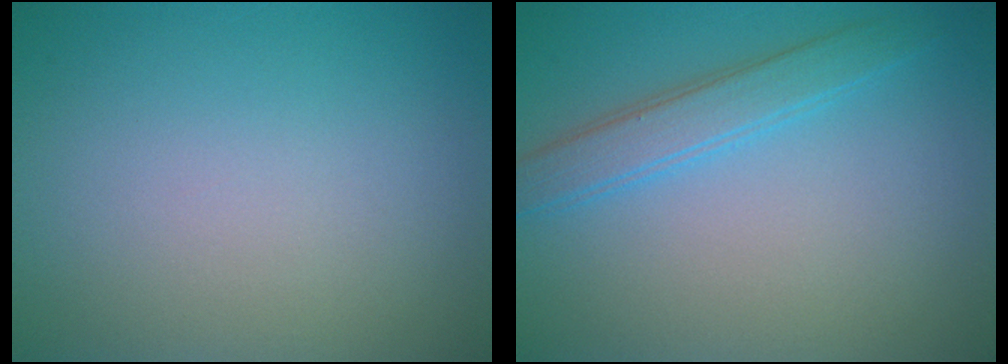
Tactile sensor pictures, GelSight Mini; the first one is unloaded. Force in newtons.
{"total": 2.9, "press": 2.9, "slide": 0.0}